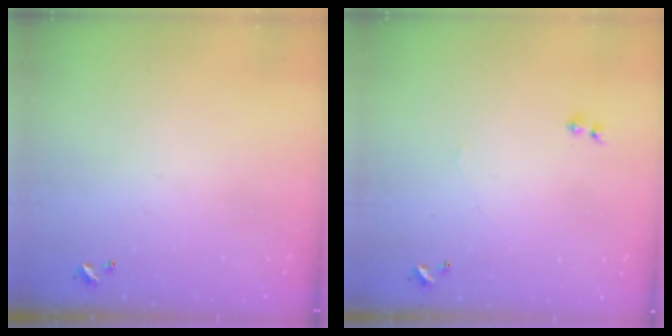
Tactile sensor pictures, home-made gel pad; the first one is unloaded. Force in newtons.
{"total": 1.4, "press": 1.3, "slide": 0.4}